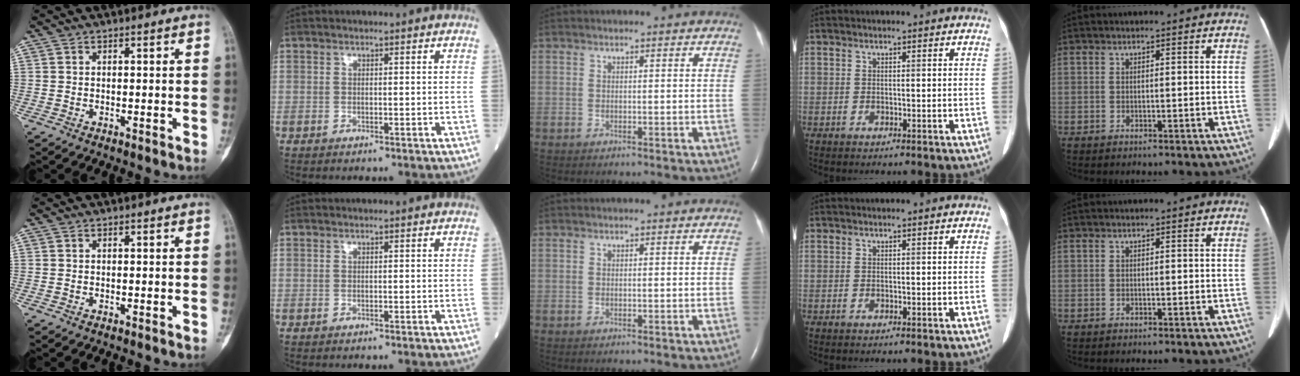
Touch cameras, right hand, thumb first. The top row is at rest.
{}